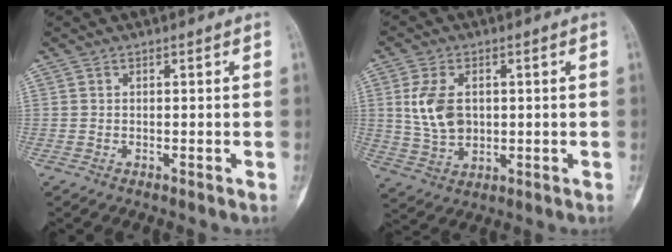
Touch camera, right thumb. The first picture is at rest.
{"total": 8.6, "force": [1.0, 5.6, 6.4], "torque": [-0.117, -0.003, 0.029]}